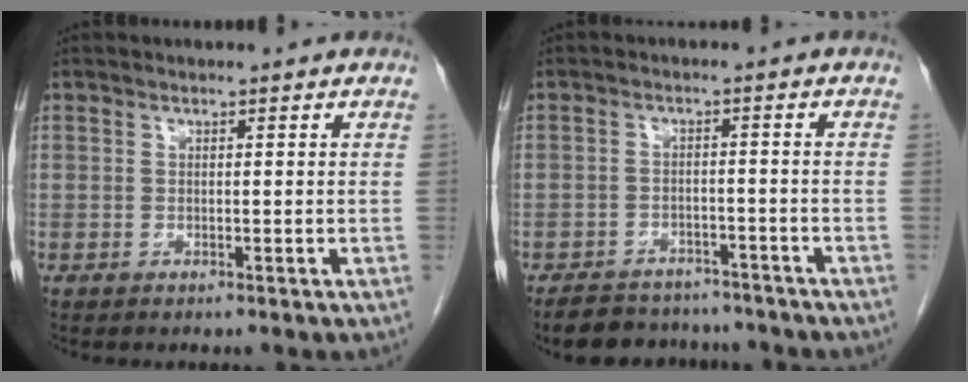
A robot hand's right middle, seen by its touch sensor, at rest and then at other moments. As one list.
[{"total": 9.7, "force": [-8.6, 3.8, 2.3], "torque": [-0.030, 0.005, -0.115]}]